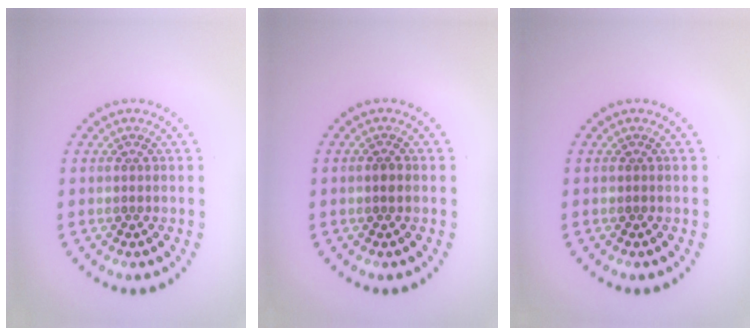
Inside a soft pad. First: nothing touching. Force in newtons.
{"total": 0.9, "press": 0.9, "slide": 0.4}
{"total": 0.0}